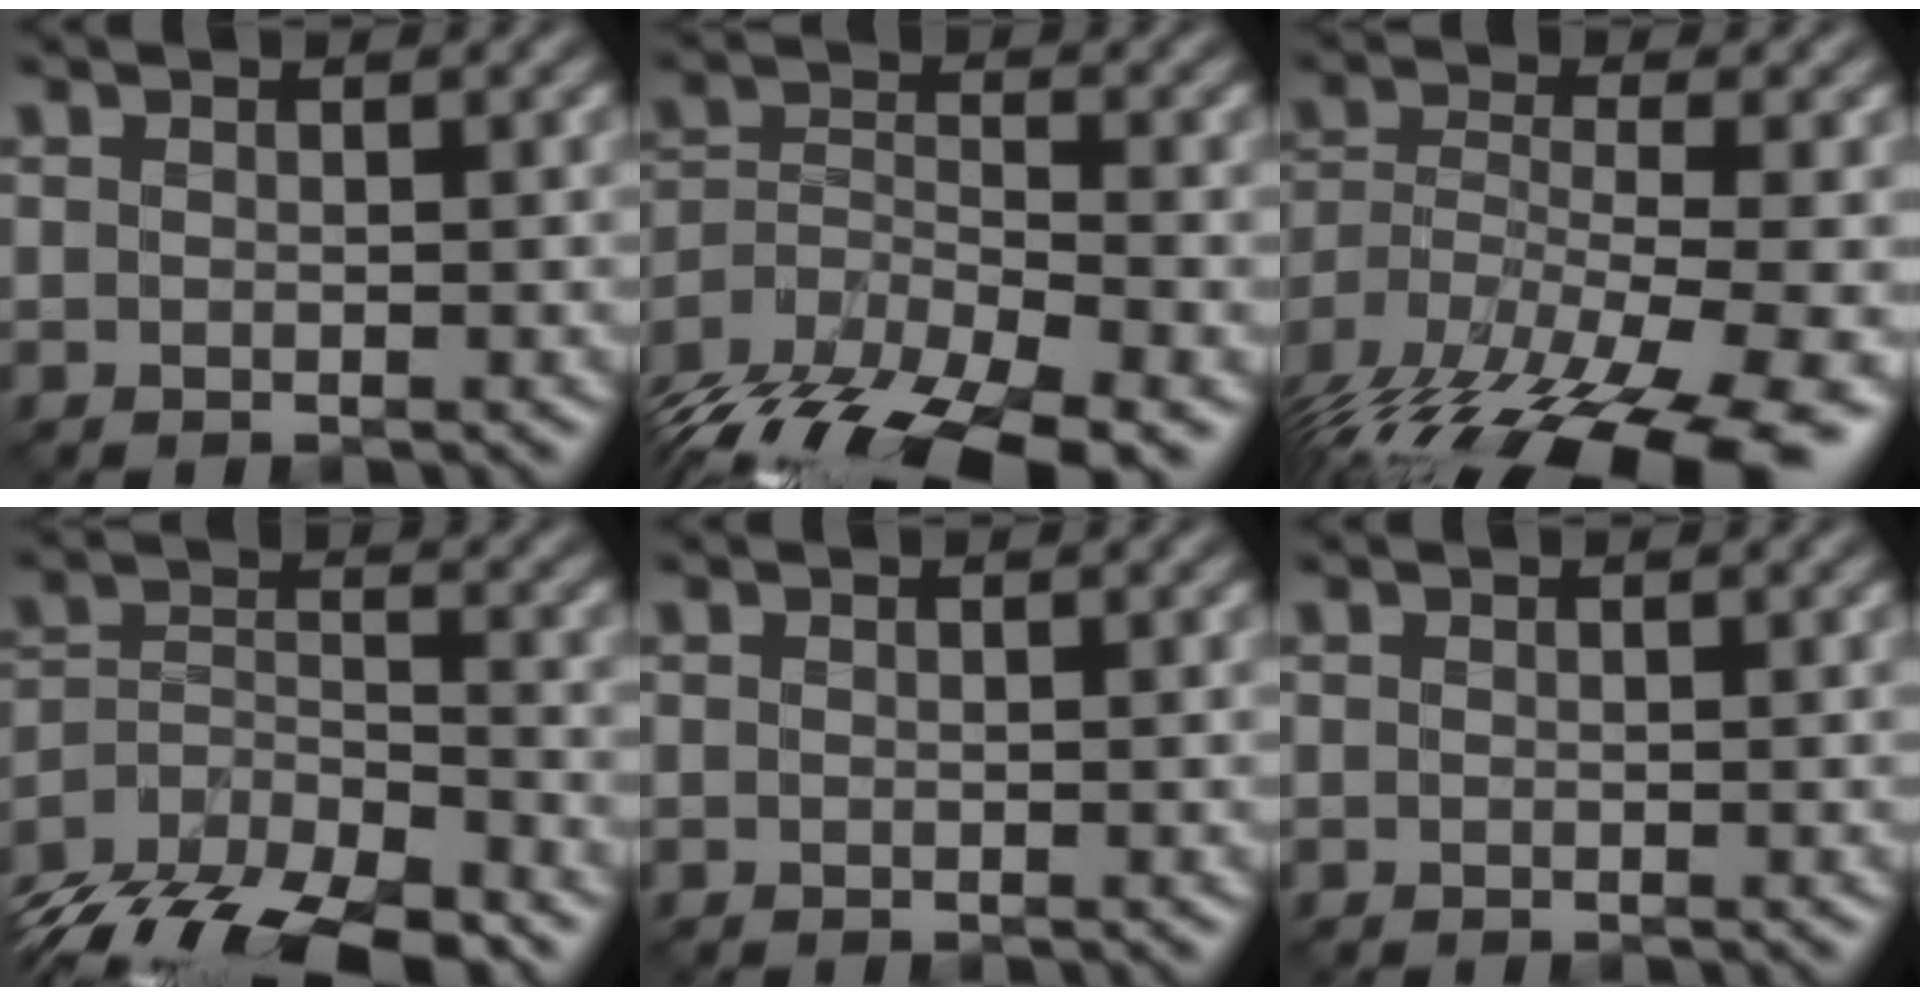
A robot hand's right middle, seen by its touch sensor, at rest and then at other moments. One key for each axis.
{"total": 13.3, "fx": -10.2, "fy": 4.9, "fz": 7.0, "tx": -0.137, "ty": -0.023, "tz": -0.164}
{"total": 17.4, "fx": -11.9, "fy": 5.8, "fz": 11.3, "tx": -0.232, "ty": -0.040, "tz": -0.178}
{"total": 12.6, "fx": -10.4, "fy": 4.8, "fz": 5.1, "tx": -0.089, "ty": -0.010, "tz": -0.164}
{"total": 0.0}
{"total": 0.0}